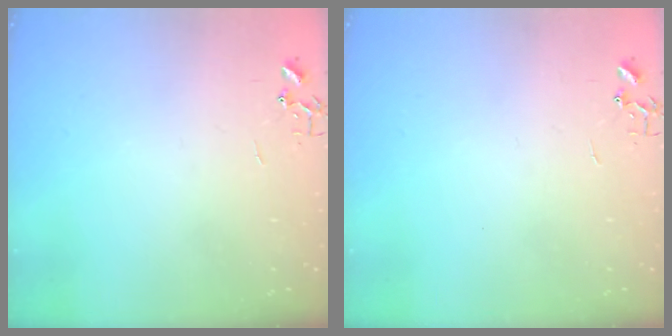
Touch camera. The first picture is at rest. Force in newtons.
{"total": 0.0}